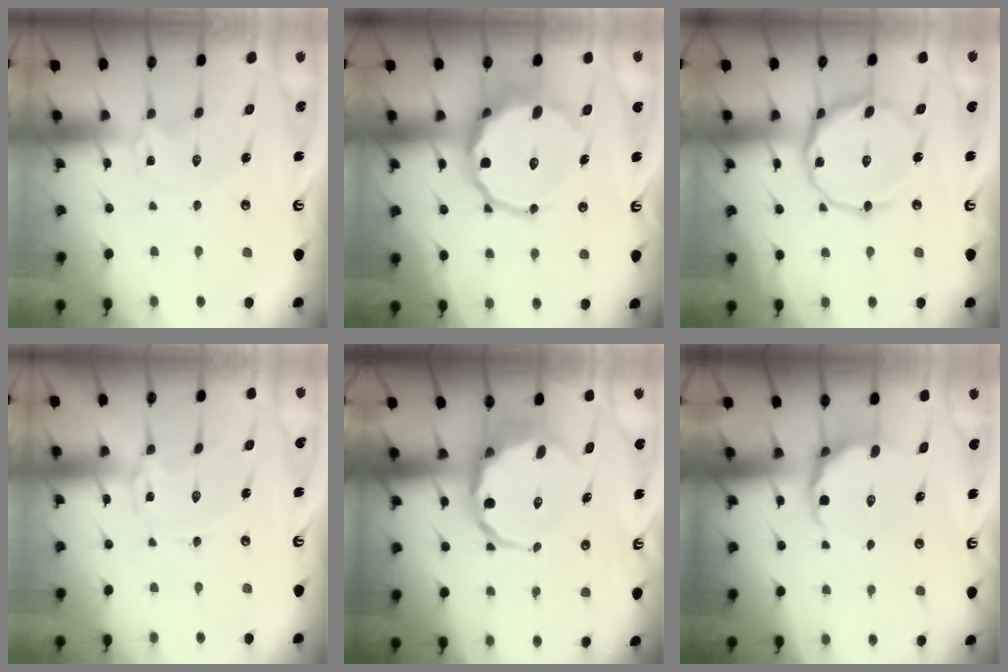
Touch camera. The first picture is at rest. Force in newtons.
{"total": 14.9, "press": 14.4, "slide": 3.5}
{"total": 15.2, "press": 15.1, "slide": 0.9}
{"total": 1.2, "press": 1.1, "slide": 0.4}
{"total": 8.3, "press": 7.9, "slide": 2.5}
{"total": 7.6, "press": 7.1, "slide": 2.5}